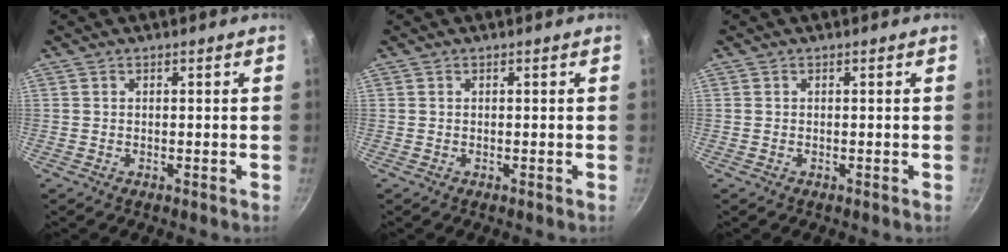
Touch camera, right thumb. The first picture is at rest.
{"total": 0.0}
{"total": 0.0}